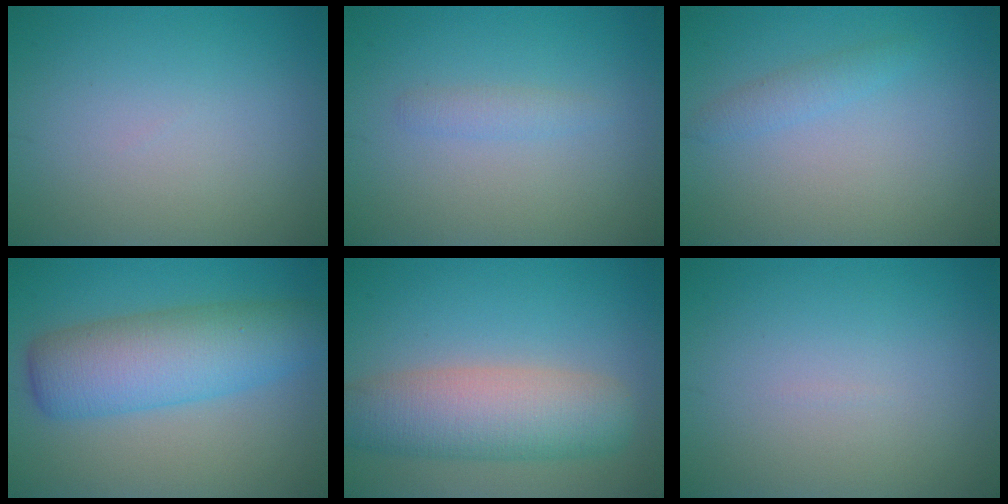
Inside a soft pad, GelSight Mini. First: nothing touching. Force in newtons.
{"total": 1.1, "press": 1.1, "slide": 0.1}
{"total": 1.3, "press": 1.3, "slide": 0.1}
{"total": 7.4, "press": 7.4, "slide": 0.3}
{"total": 6.9, "press": 6.9, "slide": 0.2}
{"total": 0.0}